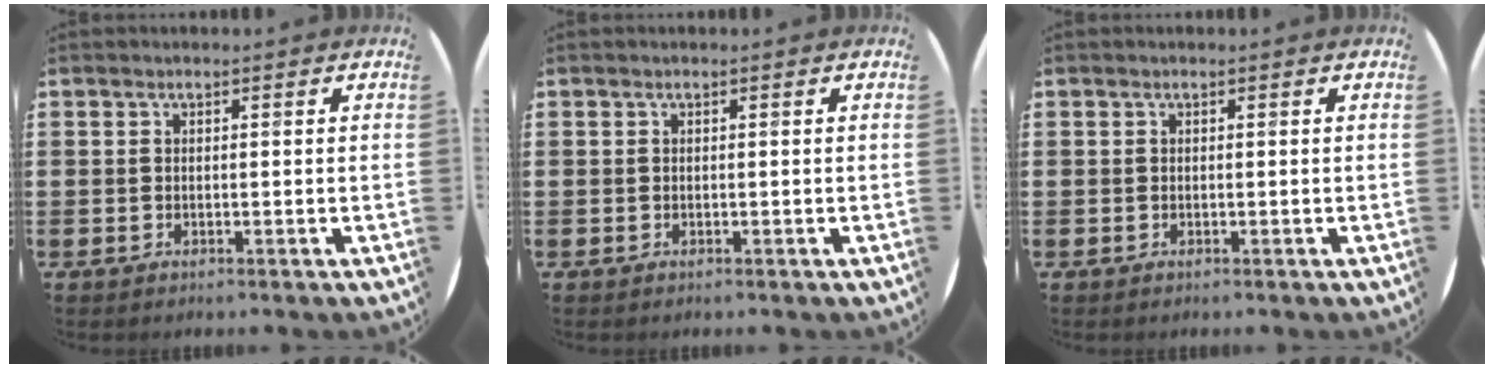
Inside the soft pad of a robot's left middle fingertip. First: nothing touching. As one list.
[{"total": 0.0}, {"total": 0.0}]